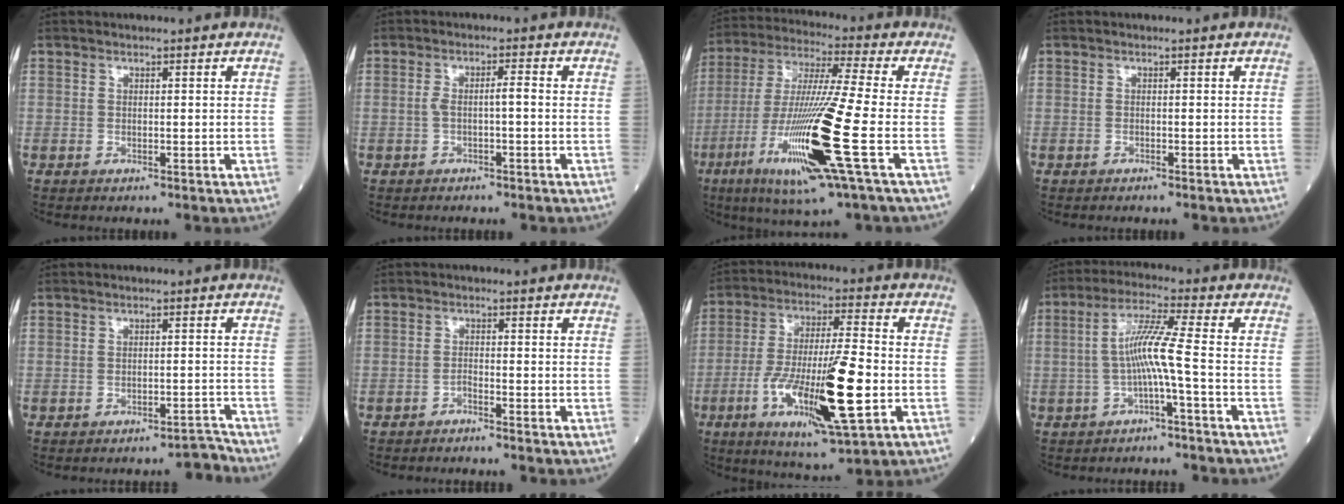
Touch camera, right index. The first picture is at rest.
{"total": 2.6, "force": [-0.4, 0.4, 2.5], "torque": [-0.047, 0.010, -0.007]}
{"total": 18.6, "force": [-6.1, -0.5, 17.5], "torque": [-0.373, -0.033, -0.122]}
{"total": 0.0}
{"total": 2.1, "force": [-2.1, -0.2, 0.0], "torque": [0.013, -0.002, -0.025]}
{"total": 1.5, "force": [-1.3, -0.3, 0.7], "torque": [-0.011, 0.002, -0.022]}
{"total": 17.0, "force": [-4.6, 2.2, 16.3], "torque": [-0.304, -0.016, -0.074]}
{"total": 6.5, "force": [-1.4, -0.9, 6.3], "torque": [-0.126, 0.018, -0.025]}